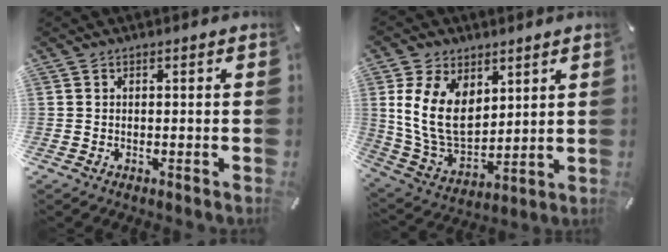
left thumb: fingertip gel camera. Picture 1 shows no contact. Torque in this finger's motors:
{"motor_torque": [0.65, 0.61, 1.96, -0.81, 0.61]}